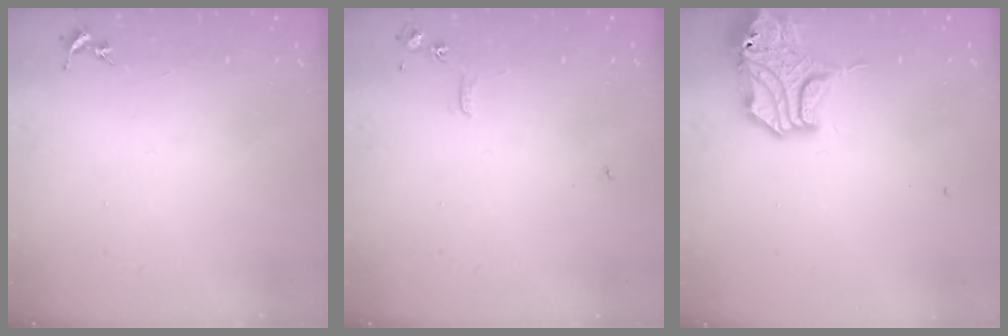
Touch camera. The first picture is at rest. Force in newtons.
{"total": 5.9, "press": 5.9, "slide": 0.7}
{"total": 14.5, "press": 14.4, "slide": 2.2}